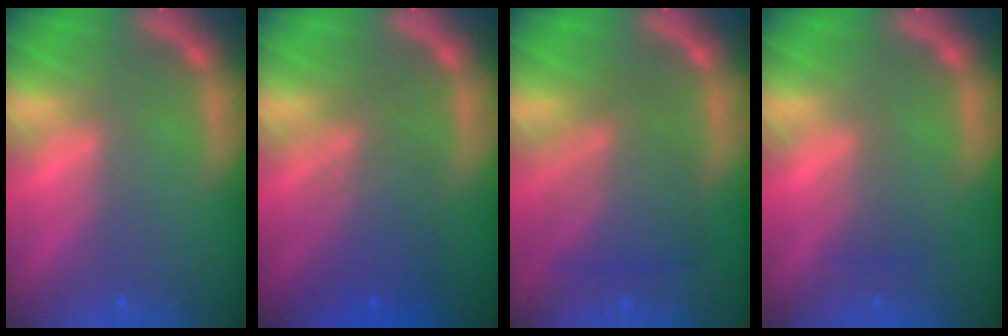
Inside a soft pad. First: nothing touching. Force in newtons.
{"total": 5.6}
{"total": 6.1}
{"total": 1.5}